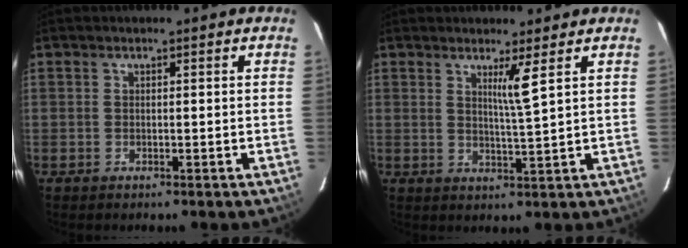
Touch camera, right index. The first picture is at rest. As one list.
[{"total": 3.3, "force": [1.7, -1.1, 2.6], "torque": [-0.046, -0.017, 0.035]}]